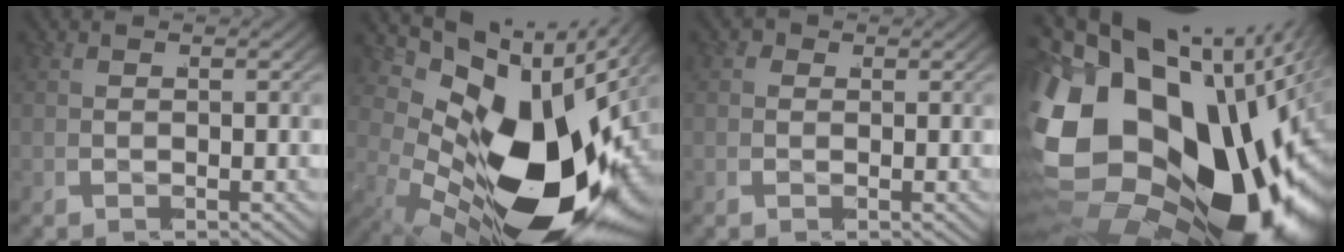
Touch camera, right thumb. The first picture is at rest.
{"total": 22.0, "force": [-1.4, 12.8, 17.8], "torque": [-0.277, -0.034, -0.009]}
{"total": 0.8, "force": [-0.1, 0.8, -0.2], "torque": [0.000, -0.003, -0.004]}
{"total": 31.7, "force": [-4.4, 22.6, 21.9], "torque": [-0.423, -0.066, -0.052]}